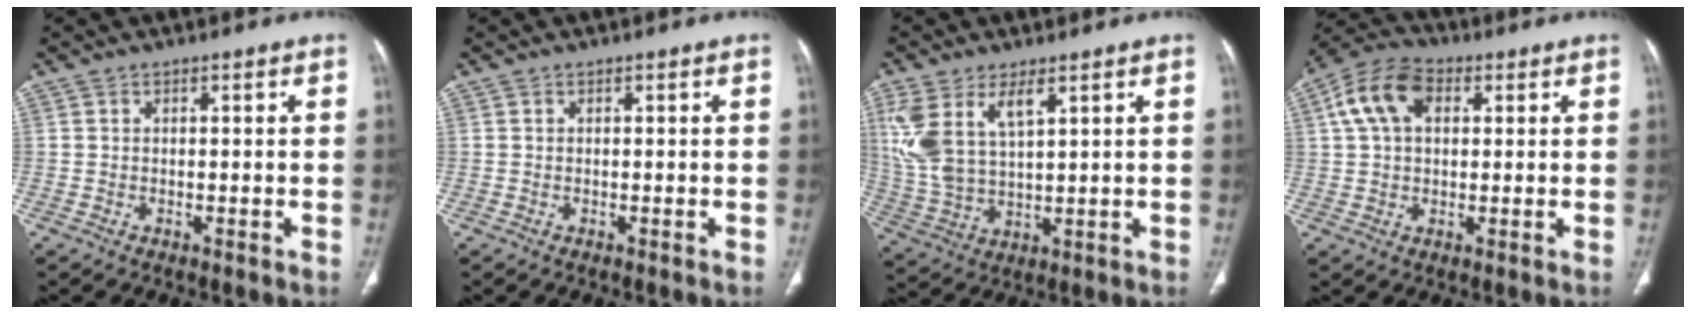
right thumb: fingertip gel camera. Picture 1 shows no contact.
{"total": 0.0}
{"total": 11.9, "force": [5.3, 5.7, 9.1], "torque": [-0.201, -0.013, 0.120]}
{"total": 10.5, "force": [3.1, 6.9, 7.3], "torque": [-0.137, 0.022, 0.048]}